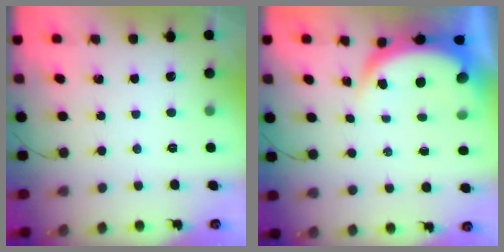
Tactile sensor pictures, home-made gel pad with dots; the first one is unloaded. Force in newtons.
{"total": 6.2, "press": 6.1, "slide": 0.9}